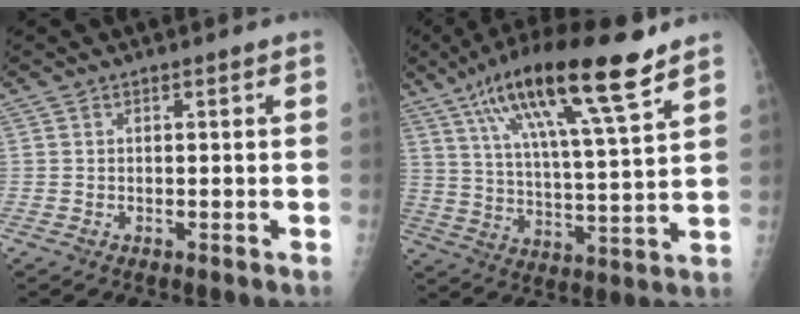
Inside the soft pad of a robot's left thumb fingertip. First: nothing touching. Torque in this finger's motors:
{"motor_torque": [0.44, 0.46, 1.65, -1.12, 0.42]}